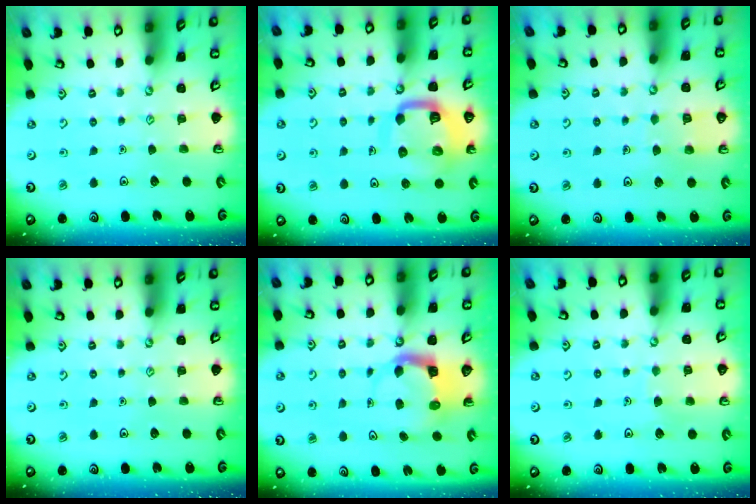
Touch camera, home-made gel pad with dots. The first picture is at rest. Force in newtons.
{"total": 11.4, "press": 11.4, "slide": 1.2}
{"total": 4.2, "press": 4.2, "slide": 0.3}
{"total": 0.0}
{"total": 4.0, "press": 3.9, "slide": 0.3}
{"total": 3.7, "press": 3.7, "slide": 0.3}